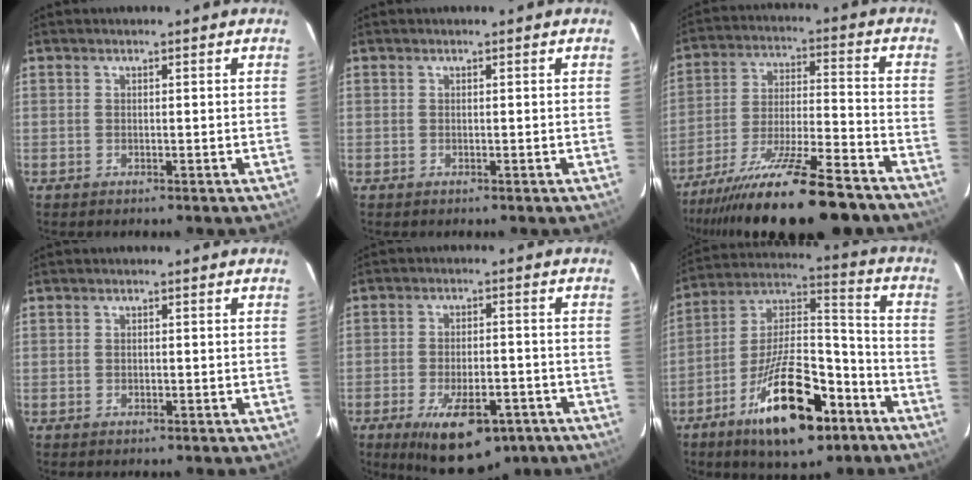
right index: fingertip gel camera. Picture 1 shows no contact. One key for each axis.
{"total": 0.0}
{"total": 22.3, "fx": -18.6, "fy": 2.9, "fz": 12.1, "tx": -0.231, "ty": -0.053, "tz": -0.293}
{"total": 0.6, "fx": -0.1, "fy": 0.6, "fz": 0.1, "tx": 0.001, "ty": 0.000, "tz": 0.000}
{"total": 14.2, "fx": -8.3, "fy": 6.1, "fz": 9.7, "tx": -0.178, "ty": -0.020, "tz": -0.117}
{"total": 21.3, "fx": -11.8, "fy": 8.5, "fz": 15.5, "tx": -0.276, "ty": 0.002, "tz": -0.188}